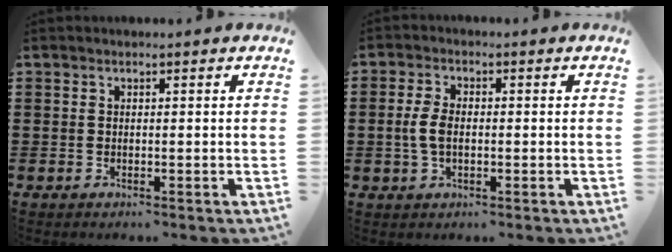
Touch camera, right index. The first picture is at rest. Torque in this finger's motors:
{"motor_torque": [1.08, 1.06, 0.08, 0.02]}